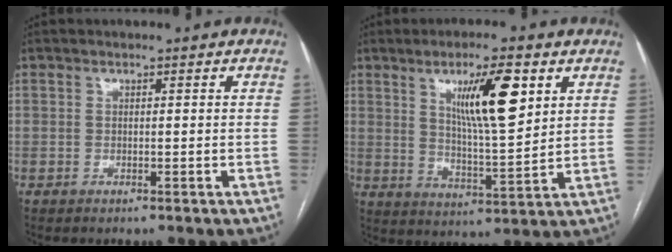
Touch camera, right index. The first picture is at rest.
{"total": 11.2, "force": [4.7, 1.6, 10.0], "torque": [-0.170, -0.004, 0.083]}